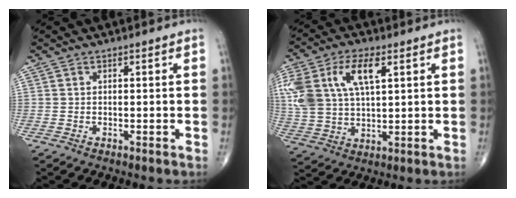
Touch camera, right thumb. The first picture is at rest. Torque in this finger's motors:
{"motor_torque": [0.25, 0.36, 1.74, 0.66, 0.28]}